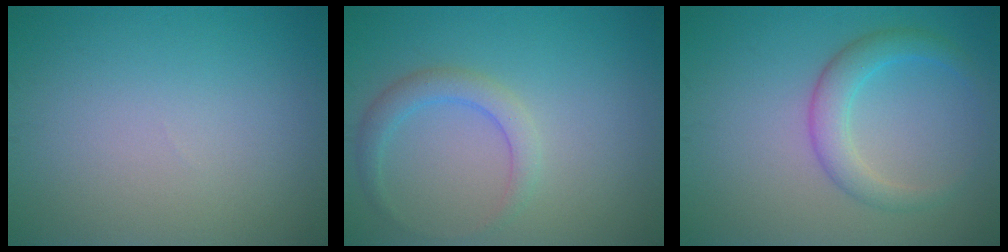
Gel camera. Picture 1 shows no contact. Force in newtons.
{"total": 2.4, "press": 2.4, "slide": 0.1}
{"total": 3.2, "press": 3.2, "slide": 0.2}